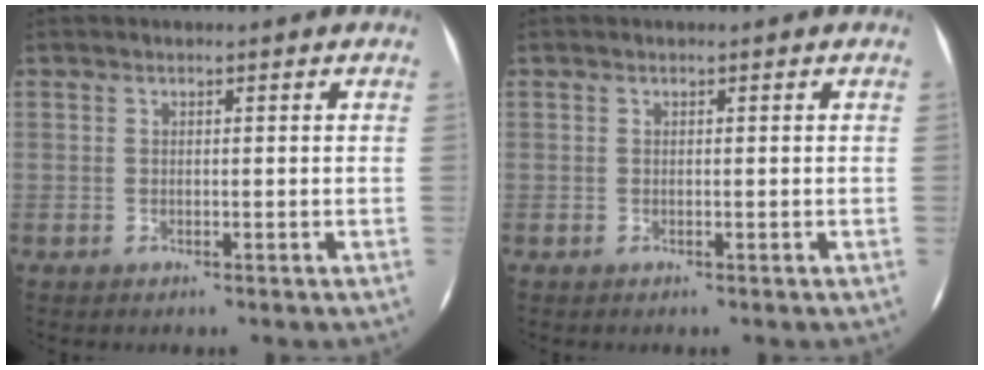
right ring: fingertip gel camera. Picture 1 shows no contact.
{"total": 0.0}